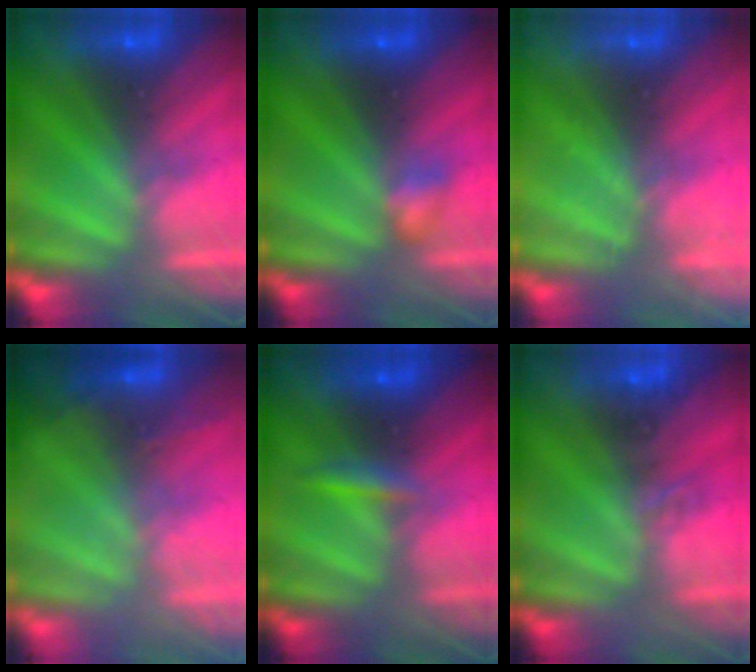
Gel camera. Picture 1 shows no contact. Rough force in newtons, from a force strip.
{"total": 2.1}
{"total": 2.2}
{"total": 2.7}
{"total": 2.4}
{"total": 1.6}